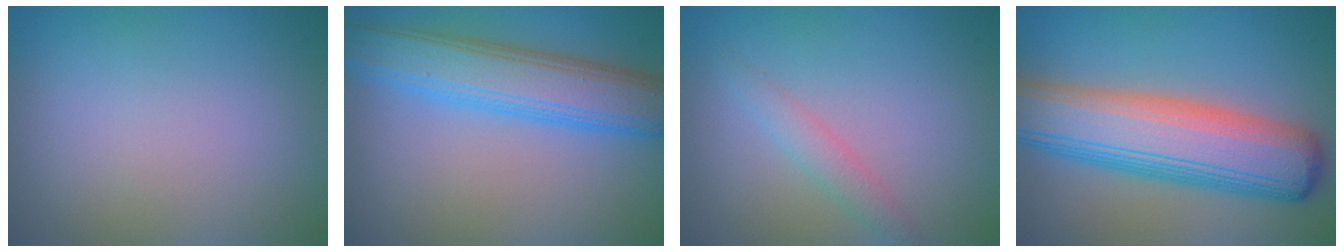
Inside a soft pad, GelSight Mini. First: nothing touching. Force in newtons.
{"total": 6.7, "press": 6.7, "slide": 0.2}
{"total": 1.8, "press": 1.8, "slide": 0.0}
{"total": 10.6, "press": 10.6, "slide": 0.3}